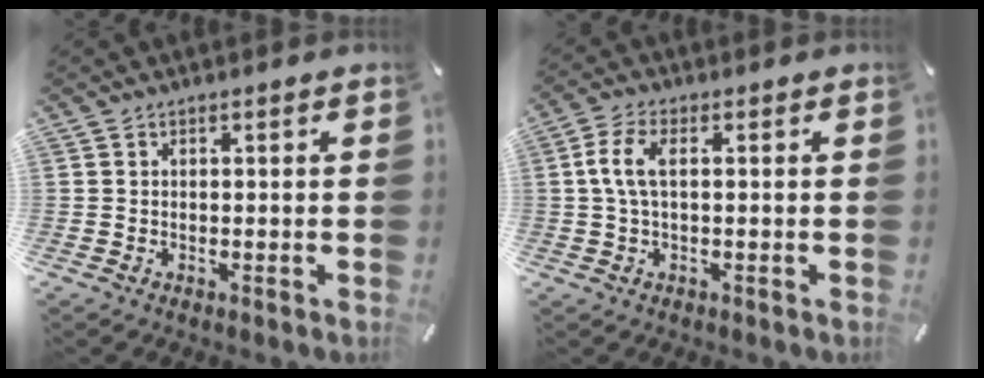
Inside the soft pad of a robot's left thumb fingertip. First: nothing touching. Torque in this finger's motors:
{"motor_torque": [-0.01, 0.22, 0.51, 0.39, 0.08]}